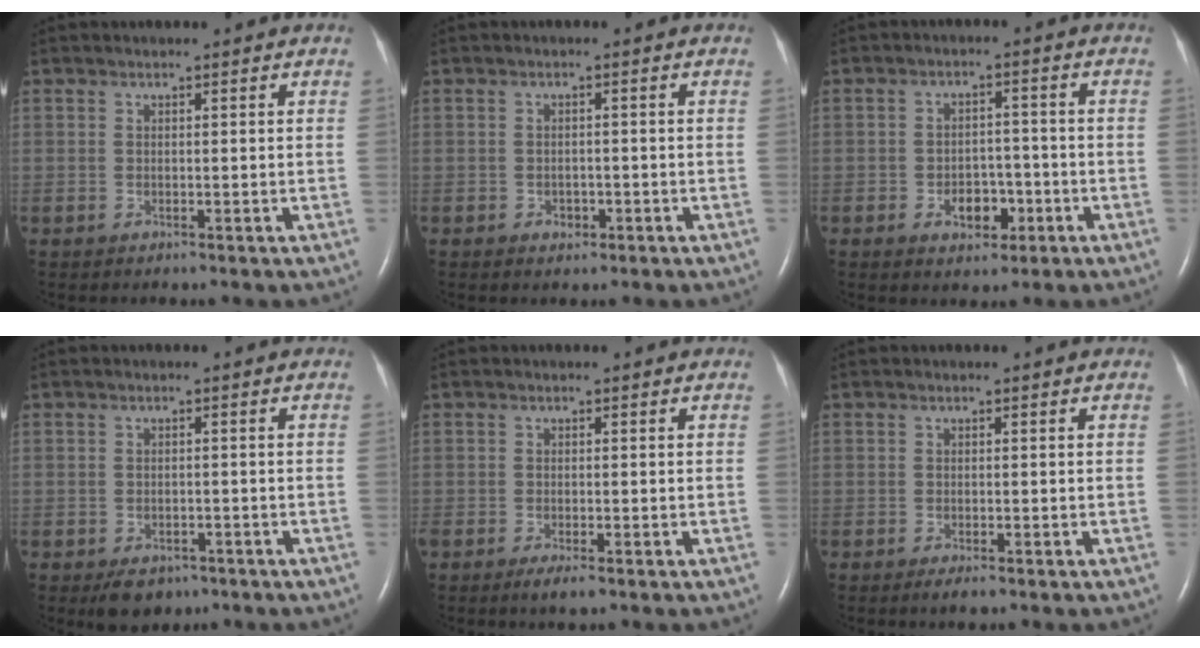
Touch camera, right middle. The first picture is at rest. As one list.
[{"total": 1.5, "force": [-0.7, 1.1, 0.6], "torque": [-0.009, 0.003, -0.007]}, {"total": 4.7, "force": [-2.0, 3.0, 3.0], "torque": [-0.042, 0.009, -0.026]}, {"total": 4.1, "force": [-2.9, 2.5, 1.6], "torque": [-0.025, 0.000, -0.034]}, {"total": 2.3, "force": [-1.5, 0.5, 1.7], "torque": [-0.033, -0.005, -0.025]}, {"total": 1.6, "force": [-1.1, 0.4, 1.2], "torque": [-0.023, -0.004, -0.016]}]